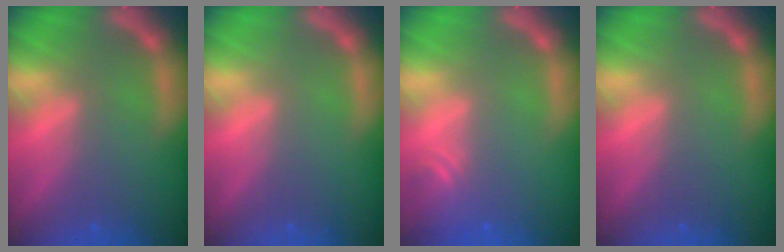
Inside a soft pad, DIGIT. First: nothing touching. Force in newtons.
{"total": 0.0}
{"total": 2.4}
{"total": 0.0}